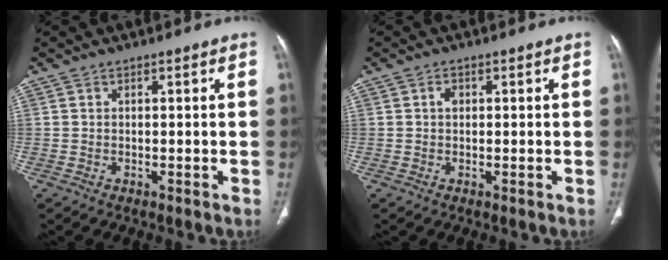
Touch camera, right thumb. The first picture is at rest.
{"total": 1.3, "force": [0.2, 1.0, 0.8], "torque": [-0.010, 0.003, 0.002]}